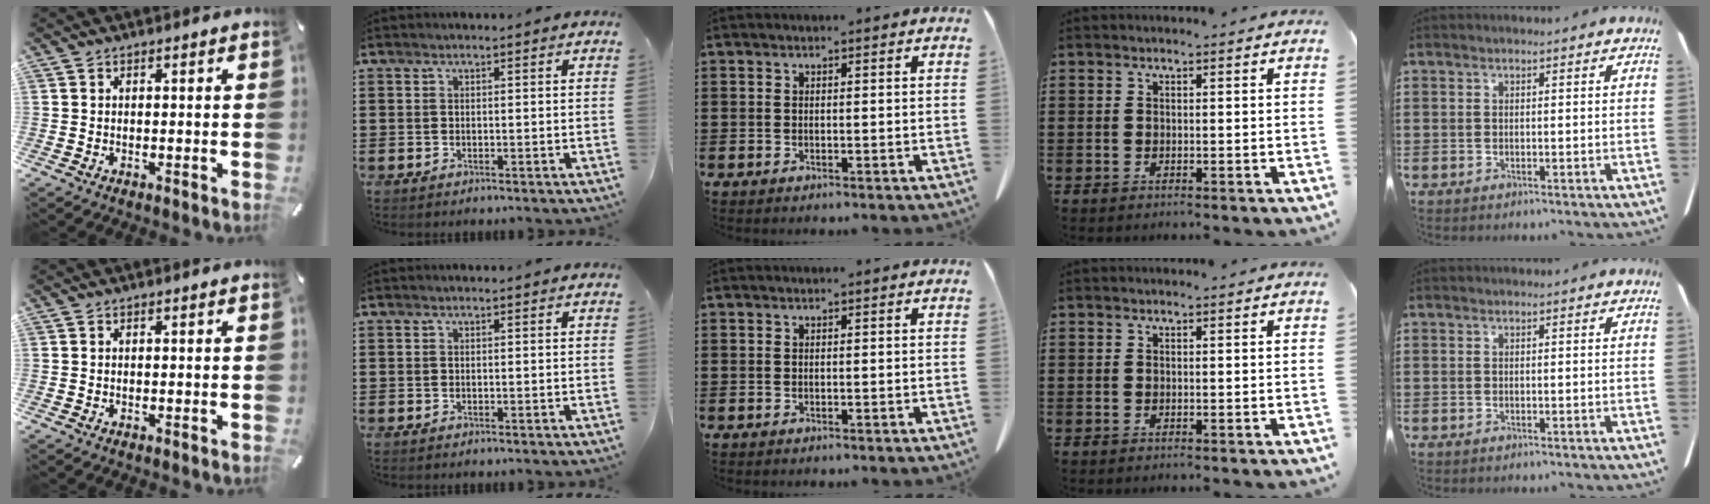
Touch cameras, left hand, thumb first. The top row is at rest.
{}